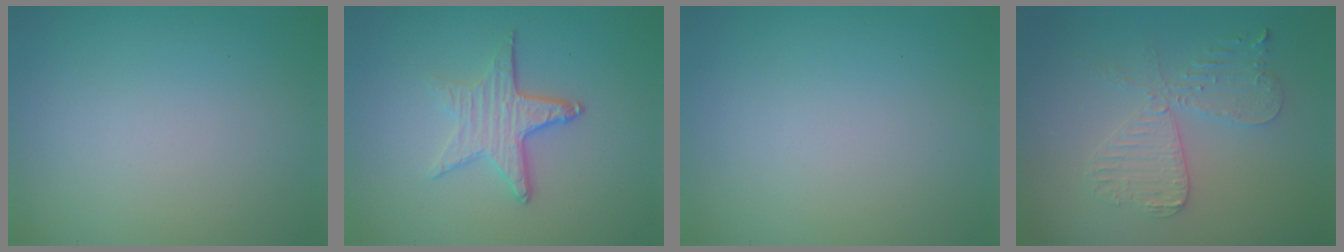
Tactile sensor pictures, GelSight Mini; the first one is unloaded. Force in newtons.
{"total": 3.6, "press": 2.9, "slide": 2.2}
{"total": 0.0}
{"total": 4.3, "press": 3.7, "slide": 2.1}